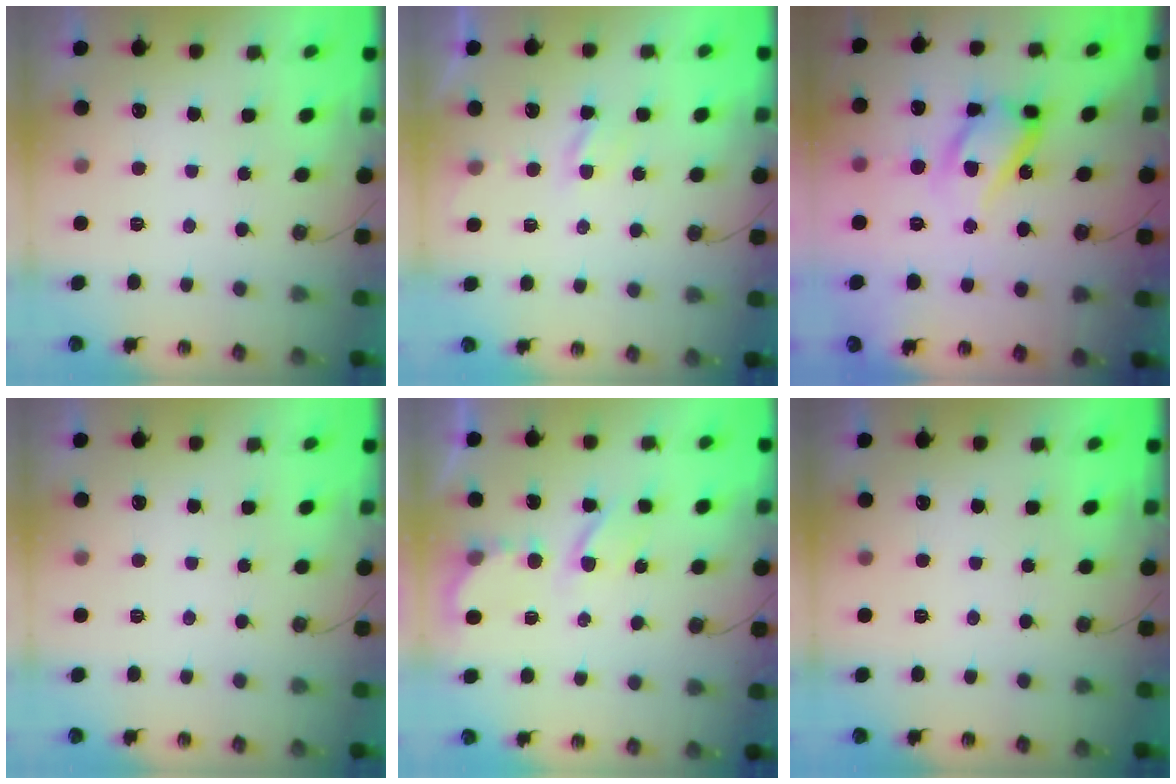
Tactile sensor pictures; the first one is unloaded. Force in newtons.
{"total": 2.8, "press": 2.7, "slide": 0.4}
{"total": 16.8, "press": 16.8, "slide": 1.5}
{"total": 0.0}
{"total": 5.7, "press": 5.7, "slide": 0.1}
{"total": 0.0}